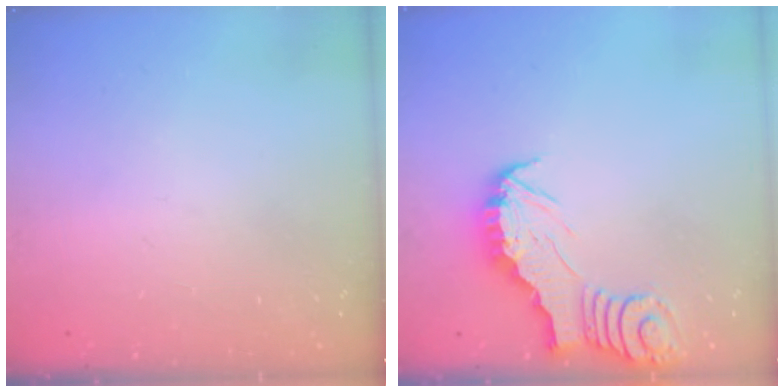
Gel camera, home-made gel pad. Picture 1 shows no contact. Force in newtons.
{"total": 2.7, "press": 2.7, "slide": 0.2}